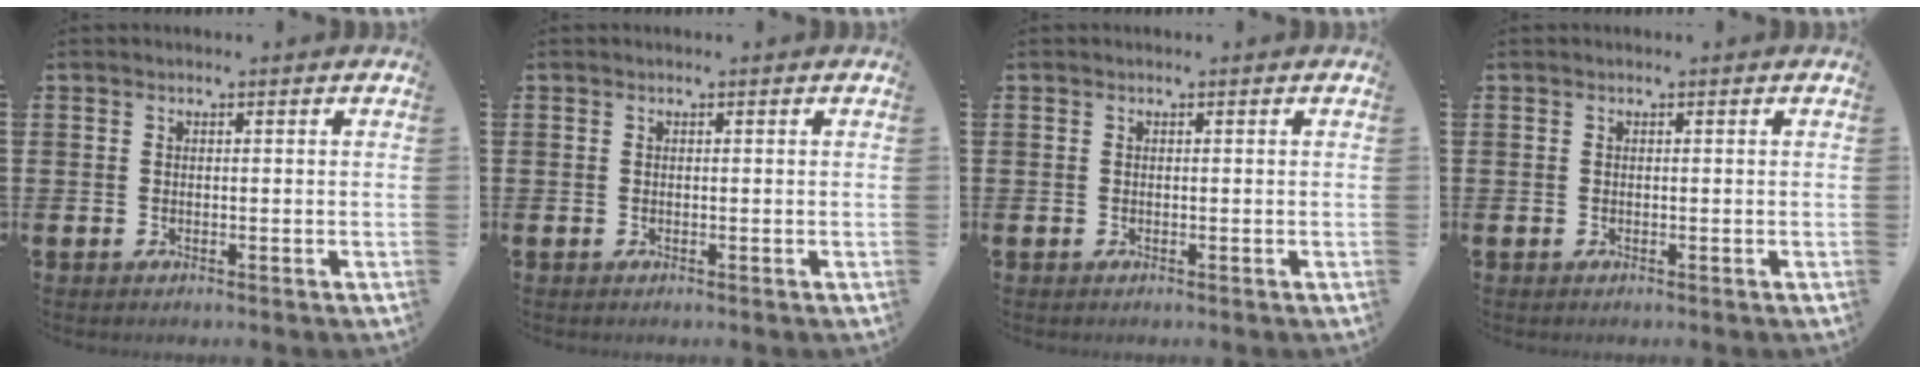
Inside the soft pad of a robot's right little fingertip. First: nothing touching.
{"total": 0.0}
{"total": 0.0}
{"total": 0.0}